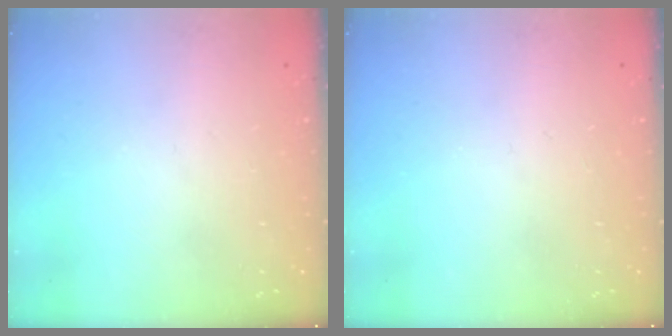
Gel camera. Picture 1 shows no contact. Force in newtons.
{"total": 0.0}